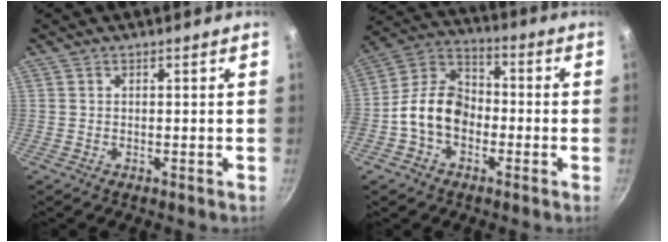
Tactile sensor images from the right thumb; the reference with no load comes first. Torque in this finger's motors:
{"motor_torque": [1.53, 1.75, 1.16, -0.55, 0.17]}